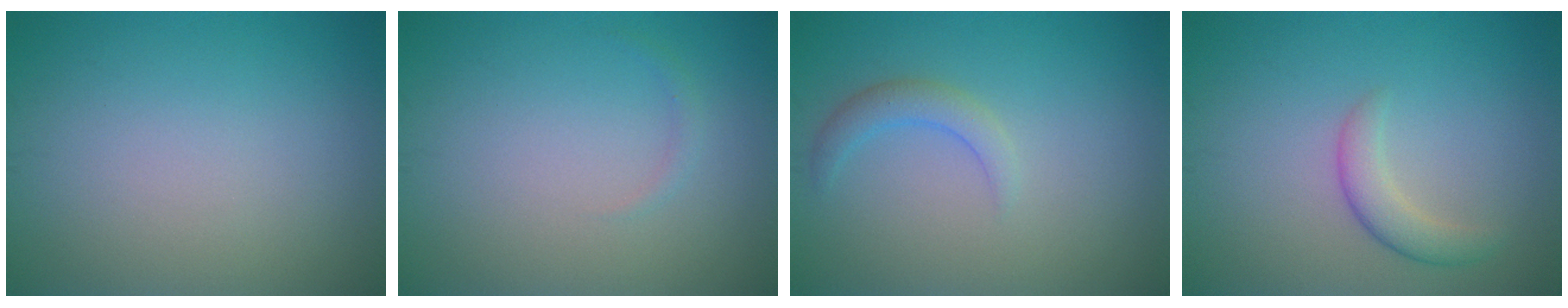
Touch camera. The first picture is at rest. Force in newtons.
{"total": 0.6, "press": 0.6, "slide": 0.0}
{"total": 1.9, "press": 1.9, "slide": 0.2}
{"total": 2.3, "press": 2.3, "slide": 0.1}